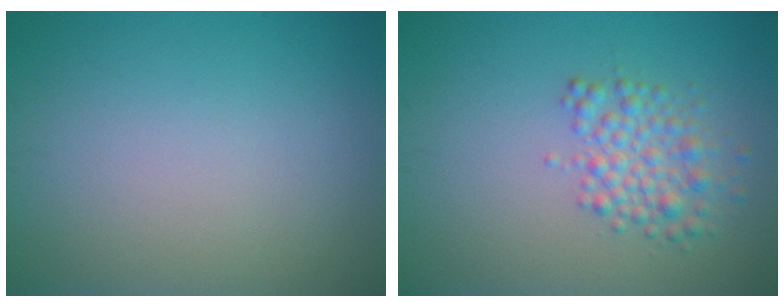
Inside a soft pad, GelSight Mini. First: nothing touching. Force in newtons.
{"total": 3.1, "press": 3.1, "slide": 0.0}